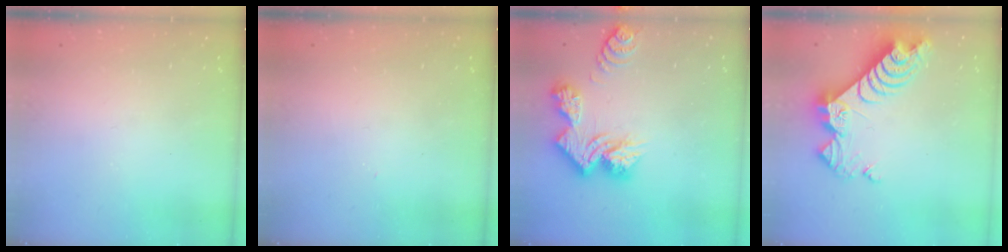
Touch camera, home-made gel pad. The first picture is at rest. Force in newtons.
{"total": 3.4, "press": 3.3, "slide": 0.4}
{"total": 12.8, "press": 12.7, "slide": 1.0}
{"total": 12.7, "press": 12.6, "slide": 1.1}